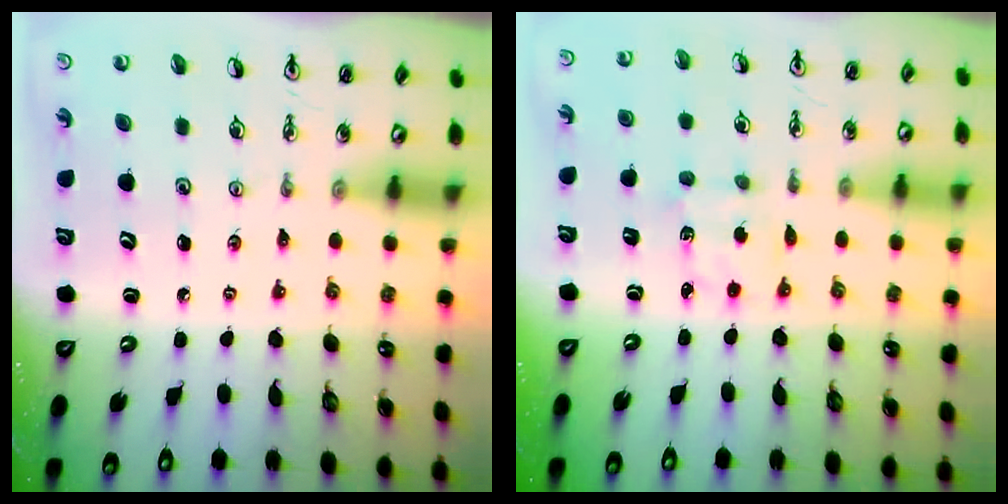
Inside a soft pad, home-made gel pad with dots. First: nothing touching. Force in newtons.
{"total": 2.7, "press": 2.7, "slide": 0.5}